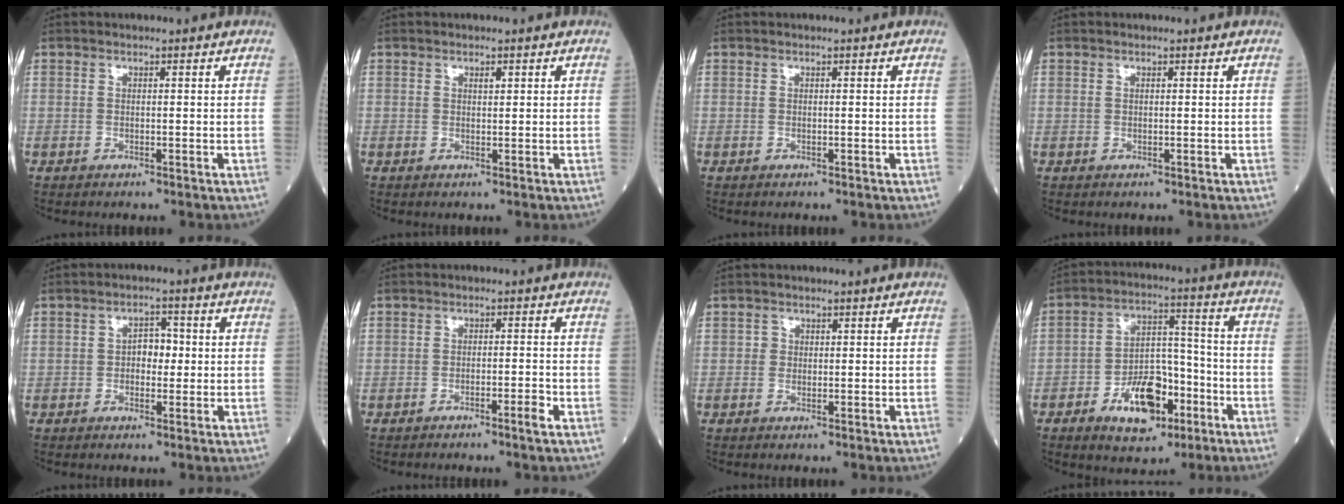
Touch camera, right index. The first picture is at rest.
{"total": 0.7, "force": [0.4, 0.2, 0.5], "torque": [-0.008, -0.003, 0.006]}
{"total": 0.0}
{"total": 0.0}
{"total": 3.2, "force": [-0.1, 2.1, 2.5], "torque": [-0.033, 0.012, -0.005]}
{"total": 2.1, "force": [-1.5, -0.3, 1.5], "torque": [-0.024, -0.001, -0.026]}
{"total": 0.8, "force": [0.0, 0.8, 0.1], "torque": [0.008, 0.002, -0.001]}
{"total": 11.2, "force": [-5.5, 5.9, 7.7], "torque": [-0.135, 0.018, -0.086]}